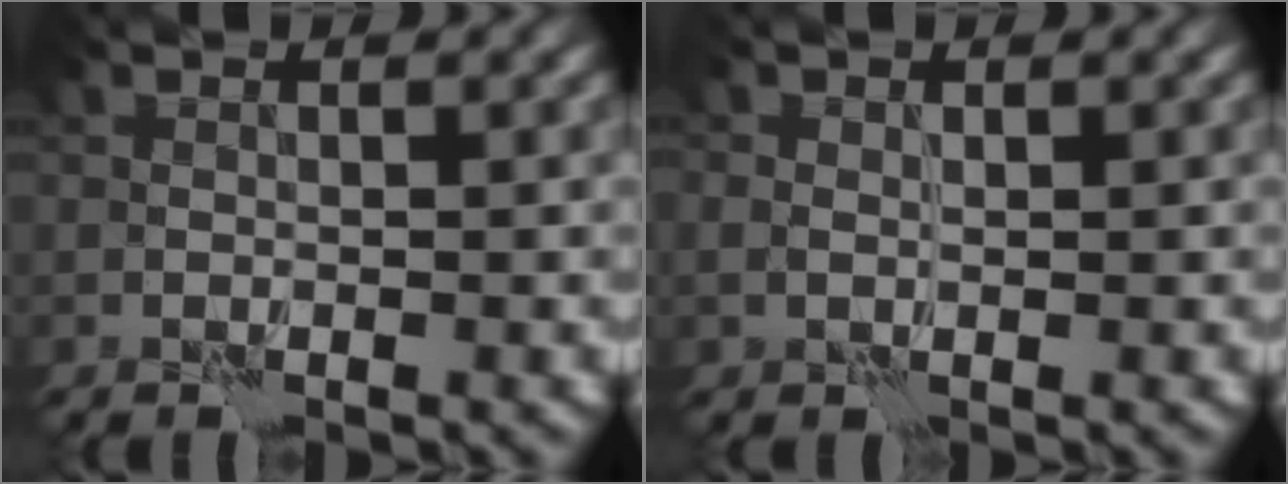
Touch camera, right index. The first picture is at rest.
{"total": 0.9, "force": [0.3, 0.6, 0.6], "torque": [-0.007, -0.001, 0.006]}